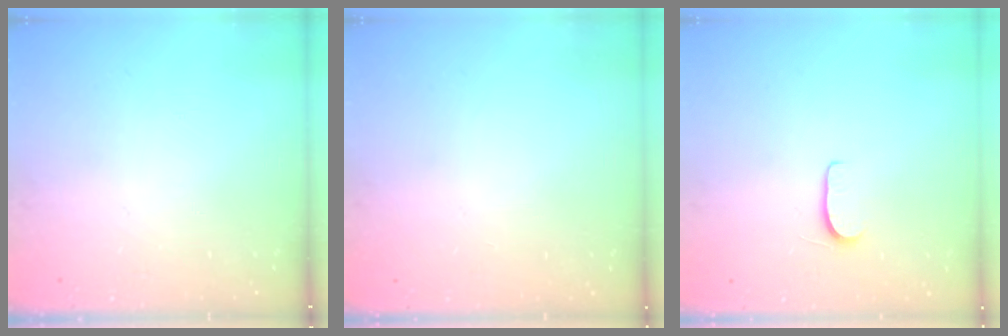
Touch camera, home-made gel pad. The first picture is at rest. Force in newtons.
{"total": 0.0}
{"total": 5.0, "press": 5.0, "slide": 0.5}